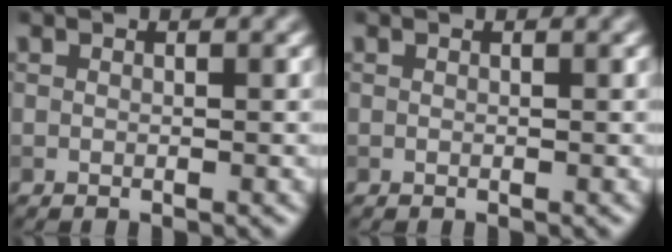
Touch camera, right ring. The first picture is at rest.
{"total": 0.0}